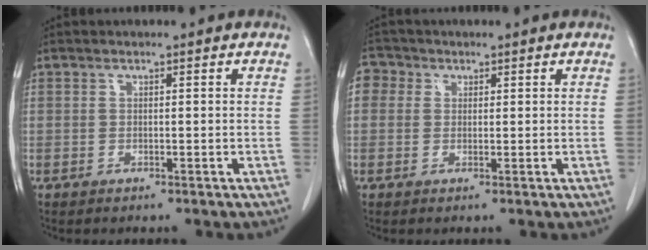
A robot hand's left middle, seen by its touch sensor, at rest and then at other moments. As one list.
[{"total": 3.0, "force": [1.0, 2.7, 0.8], "torque": [-0.012, 0.012, 0.013]}]